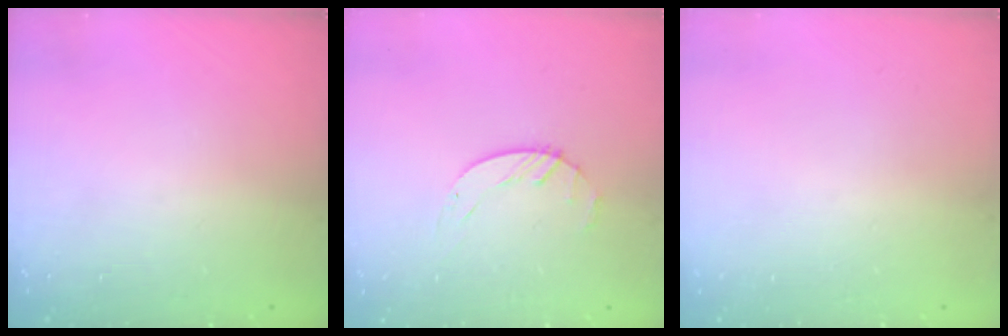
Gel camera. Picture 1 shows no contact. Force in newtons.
{"total": 1.6, "press": 1.6, "slide": 0.3}
{"total": 0.0}